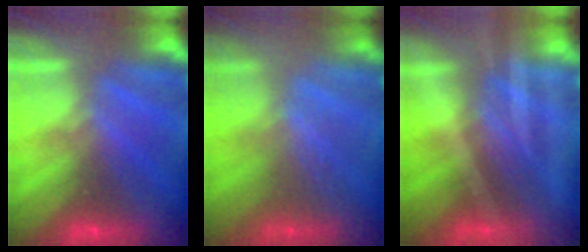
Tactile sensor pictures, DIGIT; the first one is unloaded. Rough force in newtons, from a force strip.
{"total": 2.4}
{"total": 1.9}